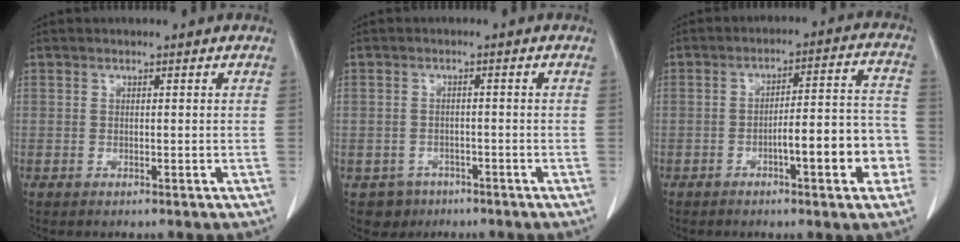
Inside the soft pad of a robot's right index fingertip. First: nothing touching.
{"total": 3.8, "force": [-2.1, 3.2, -0.2], "torque": [0.006, 0.012, -0.030]}
{"total": 10.6, "force": [-3.6, 2.1, 9.7], "torque": [-0.127, 0.029, -0.046]}